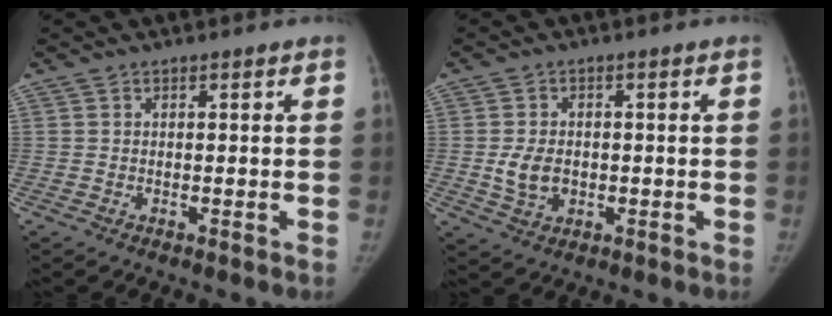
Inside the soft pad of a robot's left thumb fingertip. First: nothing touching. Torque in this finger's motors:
{"motor_torque": [-0.37, 0.62, 0.44, -0.49, 0.12]}